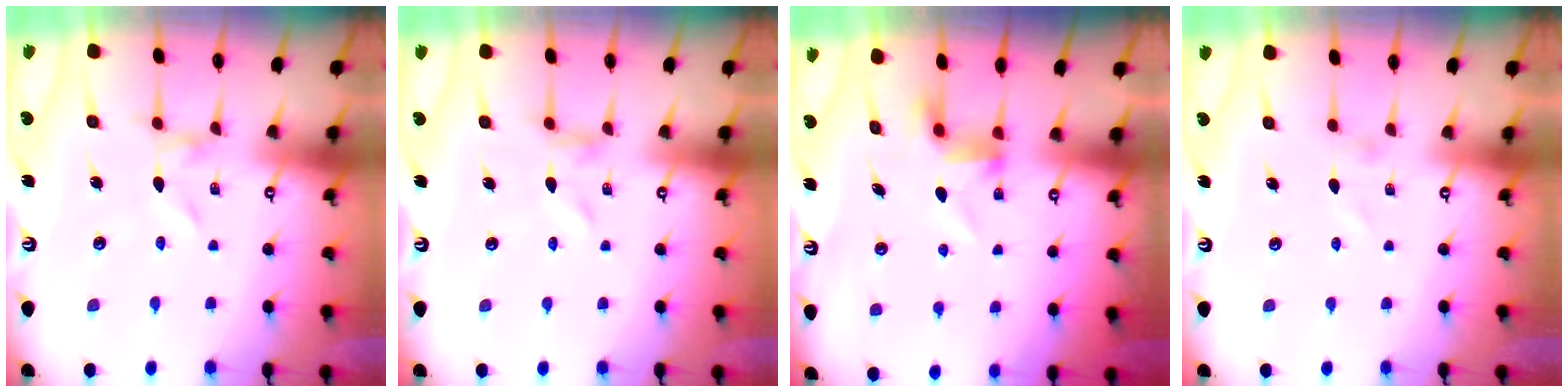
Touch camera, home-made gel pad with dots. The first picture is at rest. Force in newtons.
{"total": 0.7, "press": 0.6, "slide": 0.3}
{"total": 5.0, "press": 4.9, "slide": 0.3}
{"total": 0.9, "press": 0.9, "slide": 0.1}